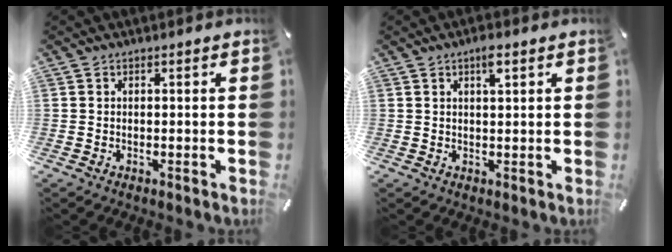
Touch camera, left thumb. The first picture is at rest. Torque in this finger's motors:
{"motor_torque": [0.62, 0.85, 0.38, -0.43, 0.11]}